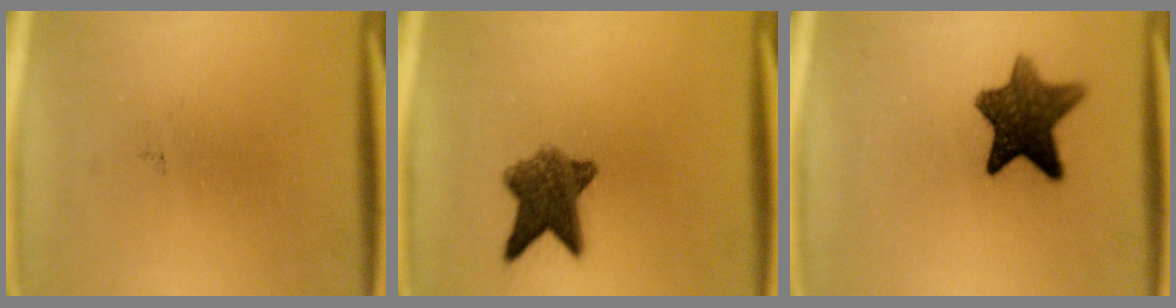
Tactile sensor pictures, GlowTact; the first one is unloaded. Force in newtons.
{"total": 7.8}
{"total": 10.0}